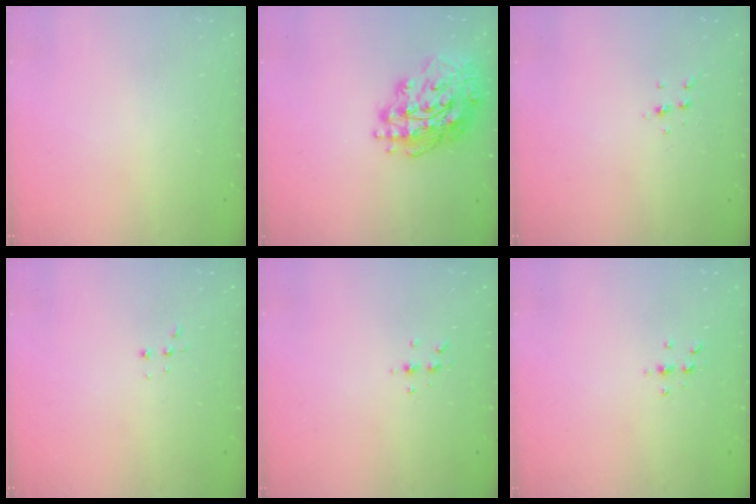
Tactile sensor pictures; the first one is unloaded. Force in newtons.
{"total": 18.0, "press": 17.9, "slide": 1.8}
{"total": 4.5, "press": 4.3, "slide": 1.3}
{"total": 2.2, "press": 2.2, "slide": 0.5}
{"total": 4.4, "press": 4.3, "slide": 0.5}
{"total": 3.0, "press": 3.0, "slide": 0.4}